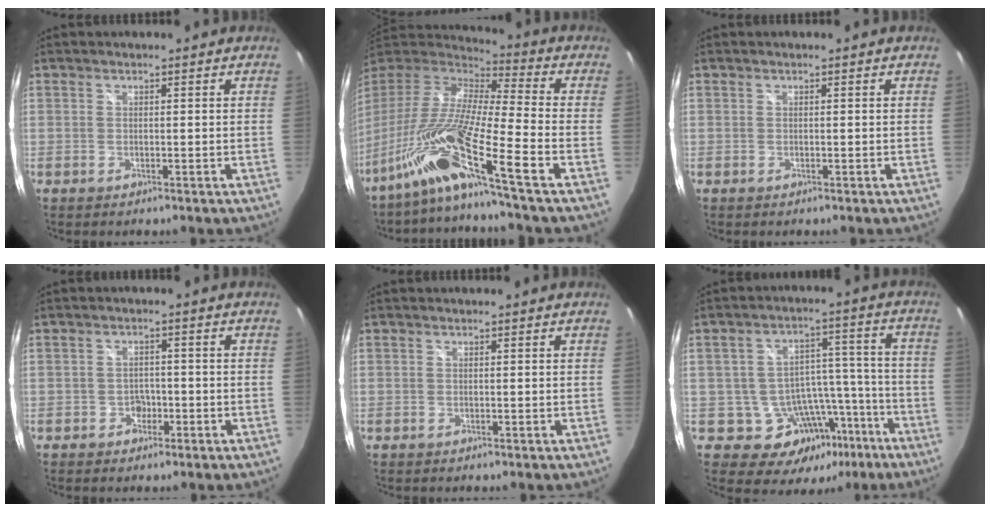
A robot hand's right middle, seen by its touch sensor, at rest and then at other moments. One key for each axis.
{"total": 17.3, "fx": -11.0, "fy": -0.3, "fz": 13.4, "tx": -0.246, "ty": -0.025, "tz": -0.221}
{"total": 0.0}
{"total": 2.5, "fx": -1.3, "fy": 2.1, "fz": 0.4, "tx": -0.009, "ty": 0.004, "tz": -0.020}
{"total": 0.0}
{"total": 12.6, "fx": -6.7, "fy": 9.4, "fz": 5.0, "tx": -0.076, "ty": 0.048, "tz": -0.065}